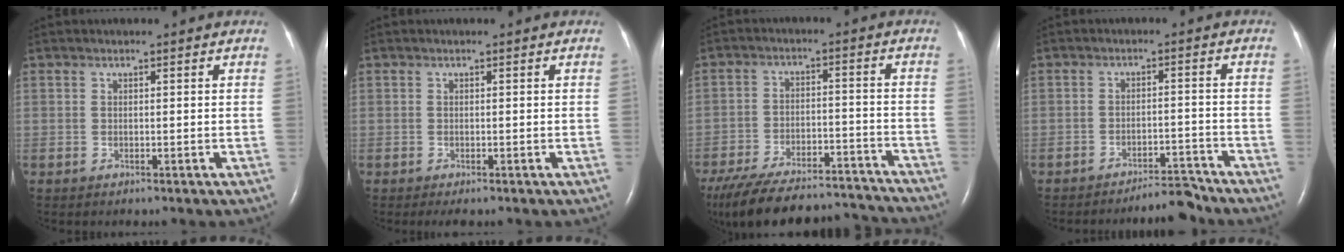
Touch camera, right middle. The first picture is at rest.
{"total": 1.3, "force": [-1.0, 0.3, 0.8], "torque": [-0.012, -0.004, -0.012]}
{"total": 22.8, "force": [-20.6, 5.2, 8.2], "torque": [-0.161, -0.011, -0.297]}
{"total": 4.5, "force": [-4.4, 0.4, 0.8], "torque": [-0.007, -0.005, -0.069]}